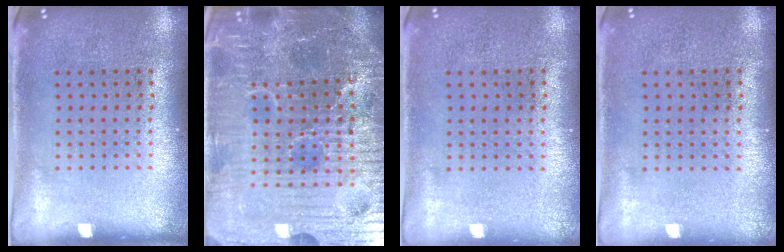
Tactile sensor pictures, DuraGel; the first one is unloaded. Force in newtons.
{"total": 7.1, "press": 6.4, "slide": 3.0}
{"total": 0.0}
{"total": 0.0}